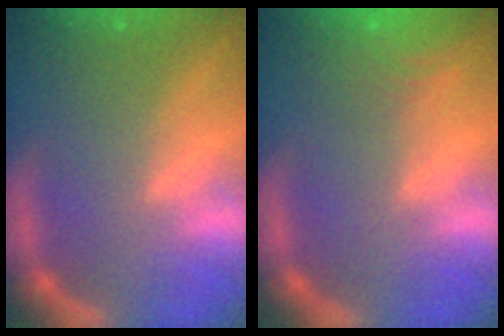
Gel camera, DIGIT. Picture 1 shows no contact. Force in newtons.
{"total": 5.0}